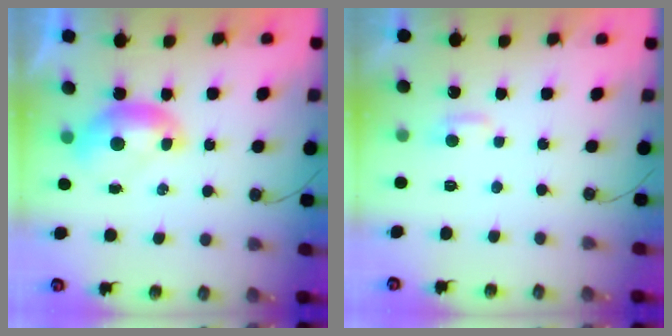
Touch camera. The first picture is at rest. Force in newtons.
{"total": 2.9, "press": 2.8, "slide": 0.4}